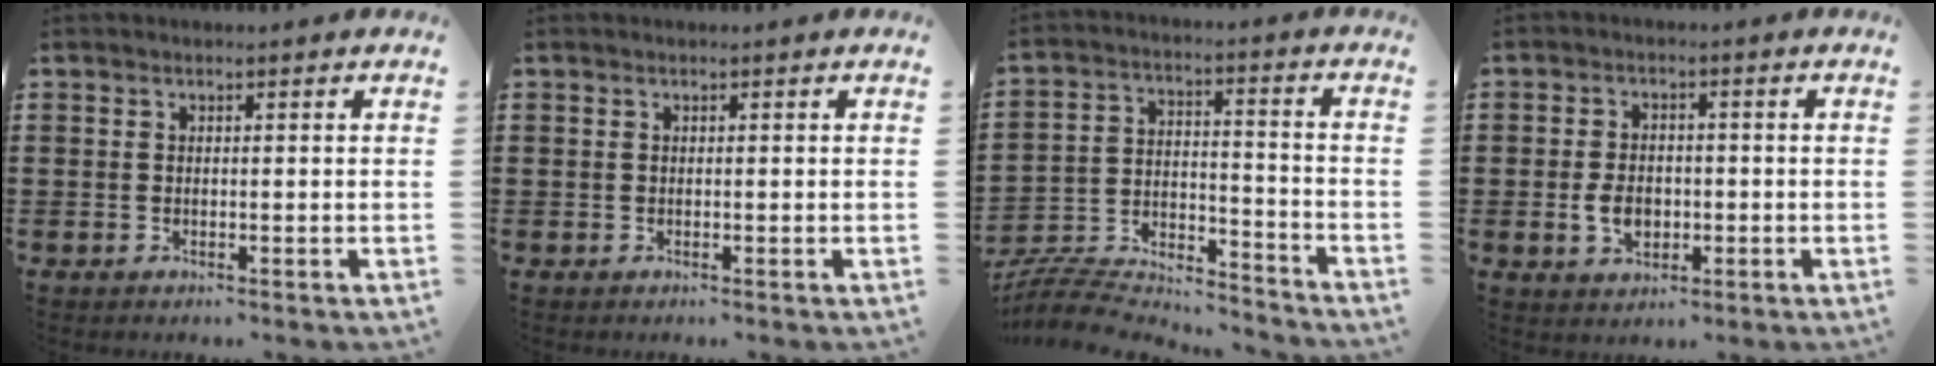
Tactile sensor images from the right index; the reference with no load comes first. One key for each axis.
{"total": 0.0}
{"total": 7.4, "fx": -7.0, "fy": 1.5, "fz": 1.7, "tx": -0.036, "ty": 0.001, "tz": -0.141}
{"total": 4.3, "fx": -1.0, "fy": 2.8, "fz": 3.0, "tx": -0.067, "ty": 0.000, "tz": -0.018}